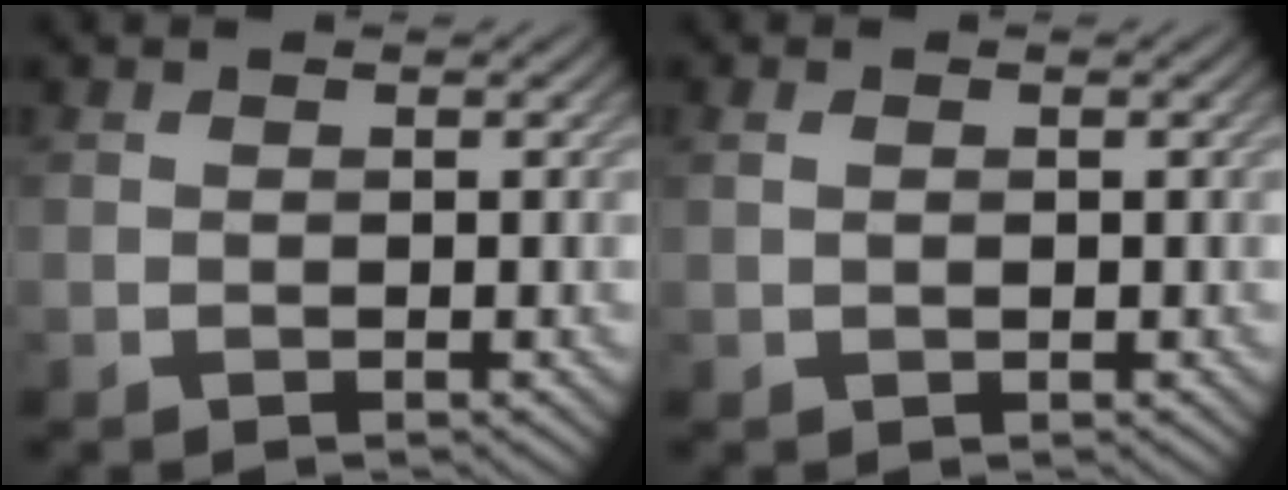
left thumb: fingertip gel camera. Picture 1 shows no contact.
{"total": 0.9, "force": [0.2, 0.4, 0.7], "torque": [-0.016, 0.004, 0.003]}